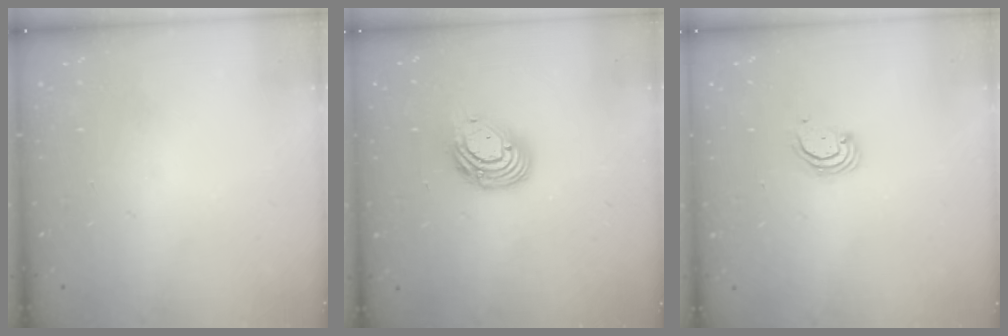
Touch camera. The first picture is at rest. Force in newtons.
{"total": 10.7, "press": 10.7, "slide": 0.8}
{"total": 2.3, "press": 2.3, "slide": 0.2}